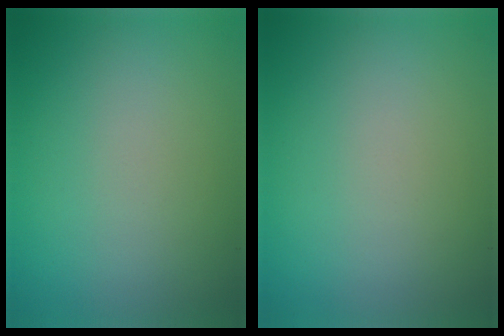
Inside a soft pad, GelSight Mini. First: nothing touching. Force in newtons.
{"total": 0.0}